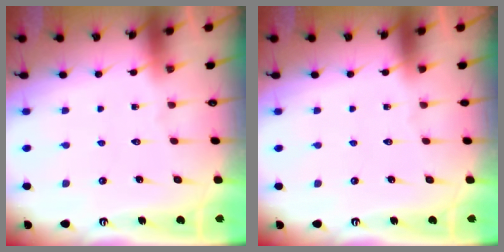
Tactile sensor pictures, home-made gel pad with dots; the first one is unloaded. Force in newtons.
{"total": 0.0}